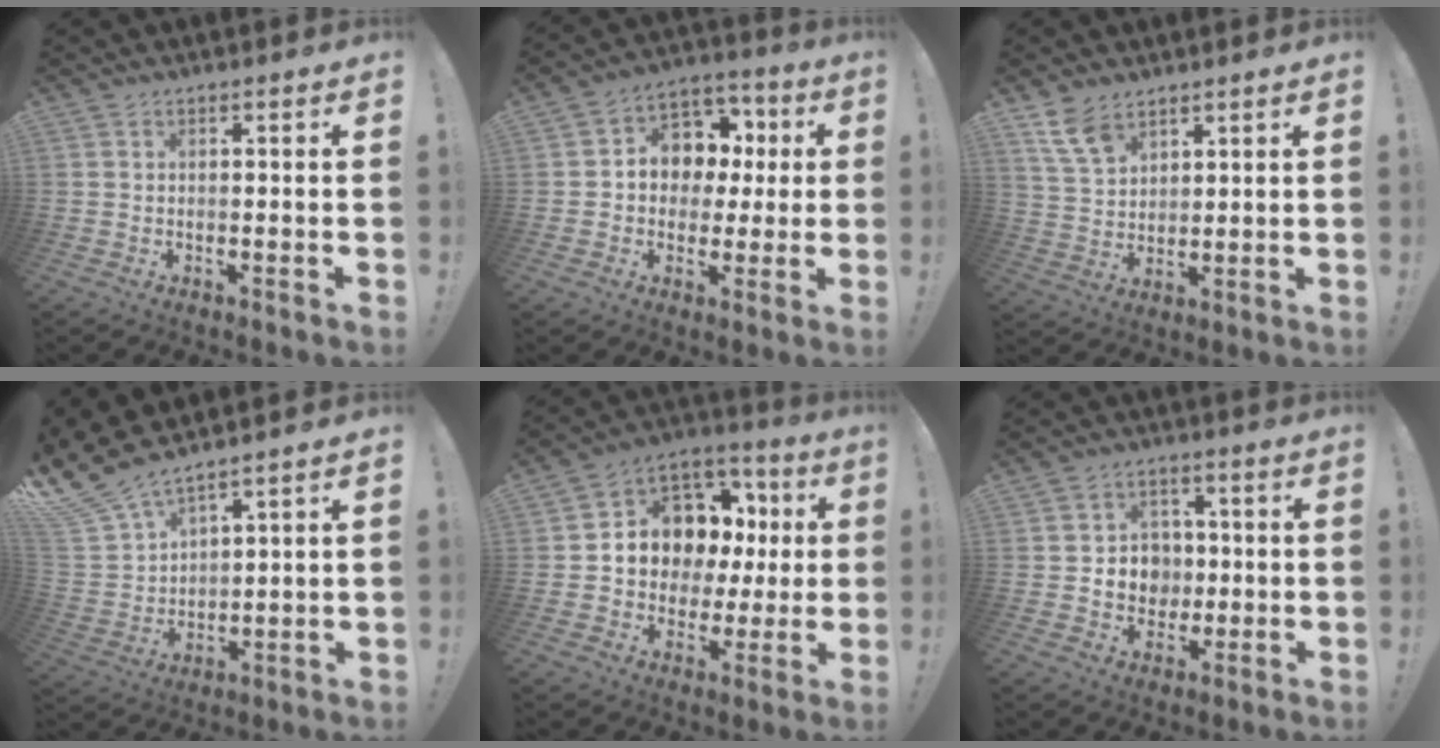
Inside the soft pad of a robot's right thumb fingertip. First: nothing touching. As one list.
[{"total": 10.1, "force": [1.5, 9.0, 4.2], "torque": [-0.053, -0.010, 0.035]}, {"total": 8.8, "force": [6.0, 4.9, 4.2], "torque": [-0.076, -0.031, 0.119]}, {"total": 9.8, "force": [8.6, 3.3, 3.4], "torque": [-0.089, -0.065, 0.165]}, {"total": 10.6, "force": [2.6, 9.2, 4.6], "torque": [-0.069, -0.024, 0.063]}, {"total": 7.7, "force": [-0.3, 7.3, 2.5], "torque": [-0.034, 0.002, 0.004]}]